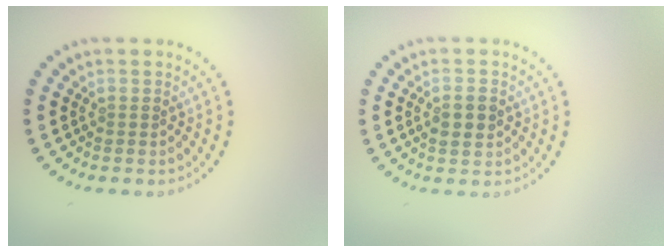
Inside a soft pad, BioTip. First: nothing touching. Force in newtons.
{"total": 2.2, "press": 2.2, "slide": 0.0}